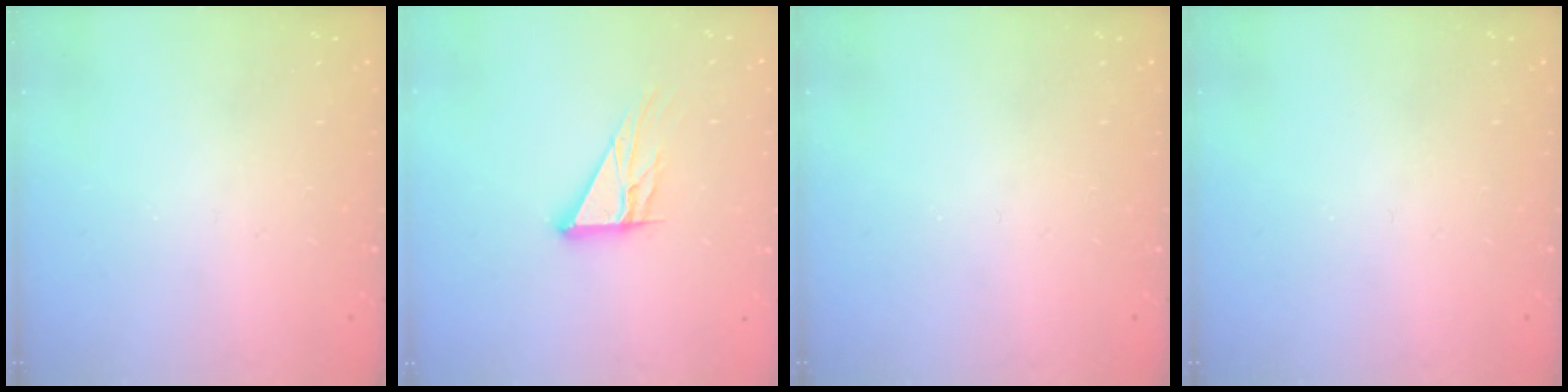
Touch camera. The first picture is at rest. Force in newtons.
{"total": 10.6, "press": 10.6, "slide": 0.8}
{"total": 0.0}
{"total": 0.0}